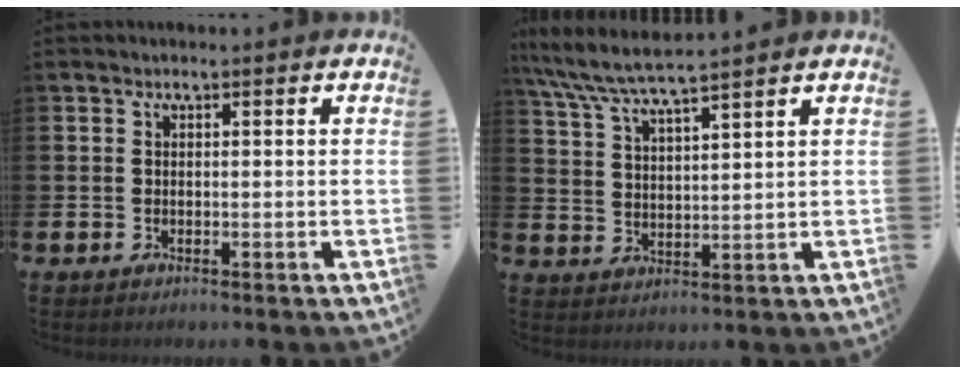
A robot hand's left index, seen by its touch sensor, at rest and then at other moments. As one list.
[{"total": 6.1, "force": [5.8, 0.0, 2.0], "torque": [-0.064, -0.030, 0.102]}]